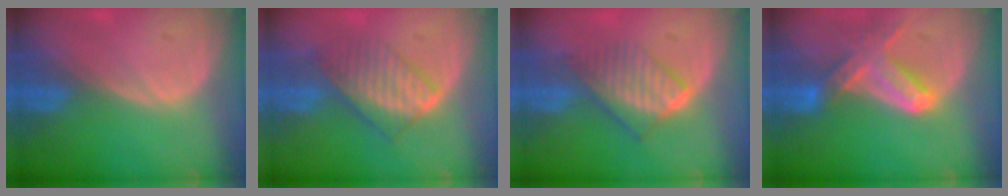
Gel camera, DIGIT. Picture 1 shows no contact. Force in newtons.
{"total": 6.7, "press": 6.3, "slide": 2.3}
{"total": 6.7, "press": 6.0, "slide": 2.9}
{"total": 7.4, "press": 6.7, "slide": 3.2}